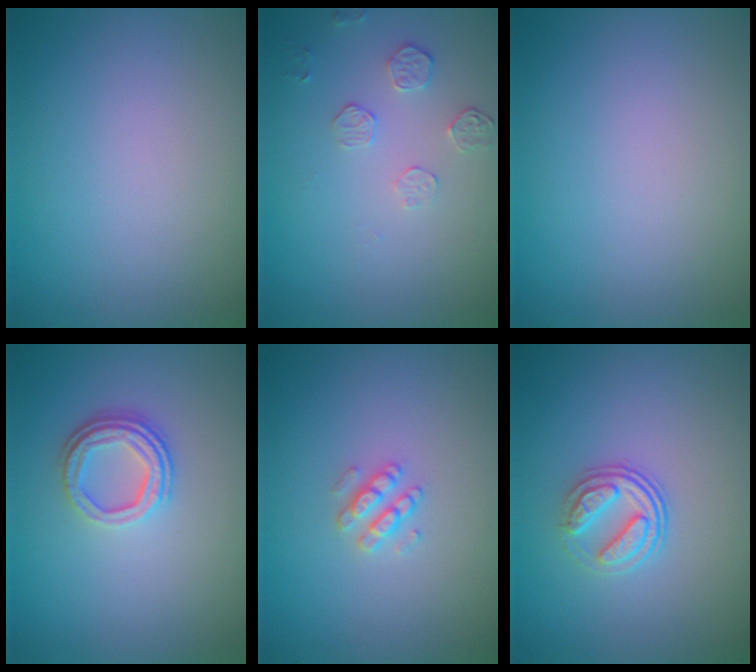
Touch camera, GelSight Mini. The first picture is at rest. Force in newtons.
{"total": 1.7, "press": 1.0, "slide": 1.4}
{"total": 0.0}
{"total": 3.3, "press": 2.4, "slide": 2.3}
{"total": 1.9, "press": 1.9, "slide": 0.3}
{"total": 2.5, "press": 1.9, "slide": 1.6}